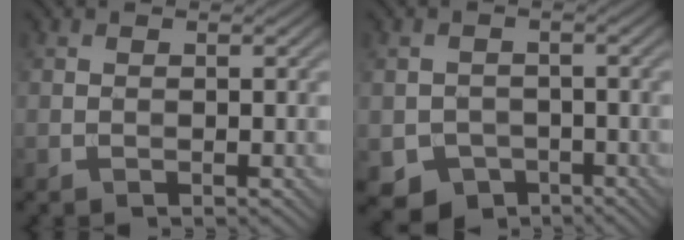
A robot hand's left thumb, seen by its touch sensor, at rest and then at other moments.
{"total": 4.6, "force": [-2.5, 3.6, 1.4], "torque": [-0.030, -0.013, -0.045]}